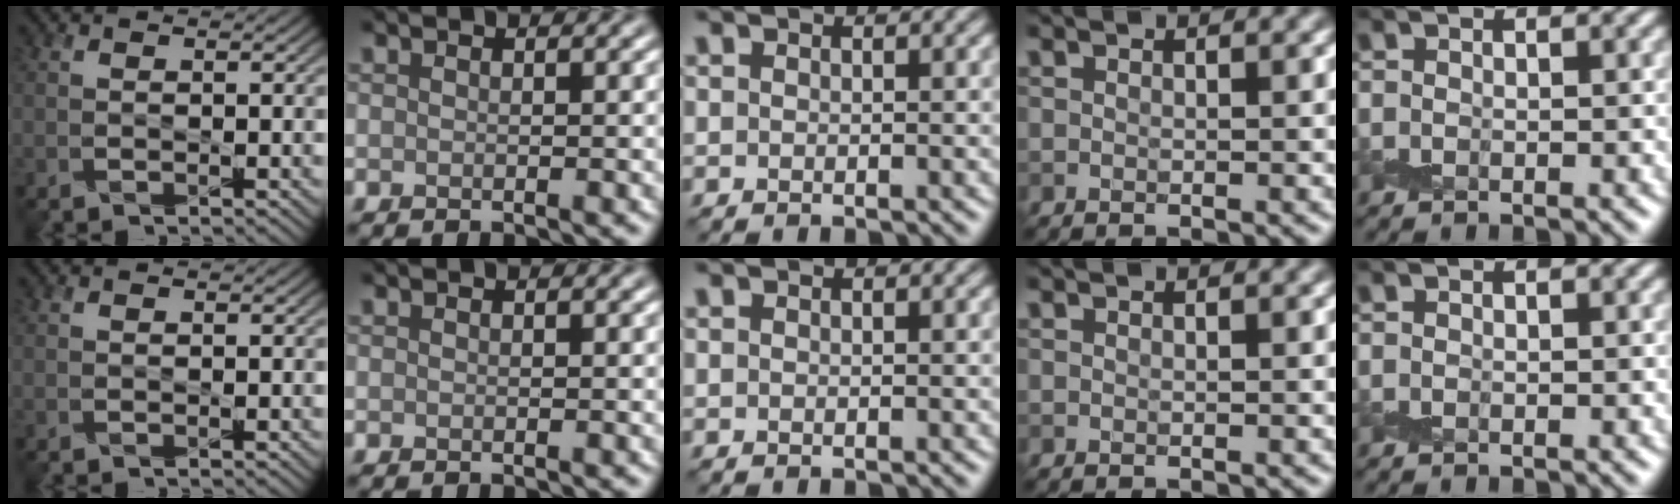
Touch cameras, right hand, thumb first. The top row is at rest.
{}